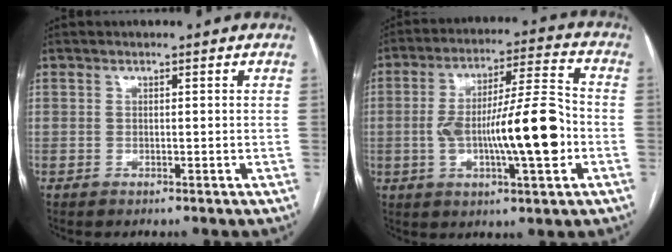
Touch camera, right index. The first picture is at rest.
{"total": 15.2, "force": [-2.7, 2.2, 14.8], "torque": [-0.255, 0.014, -0.040]}